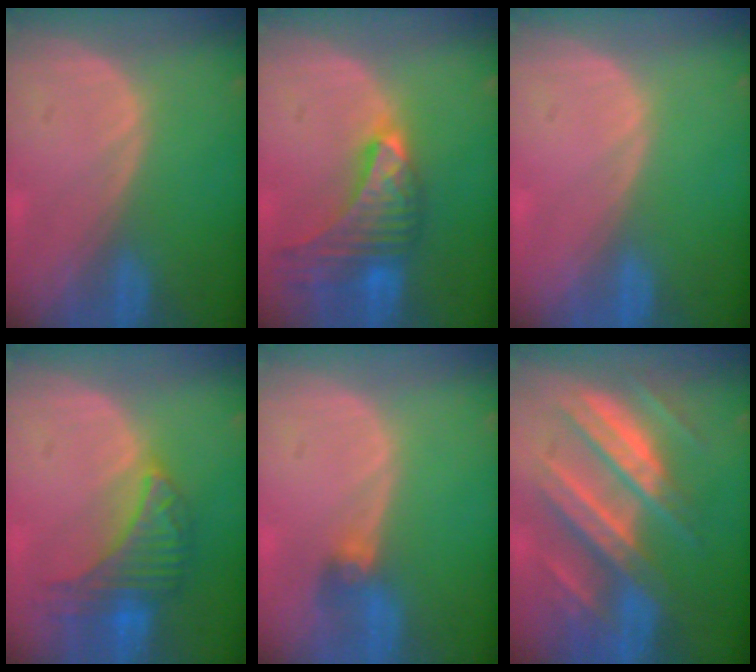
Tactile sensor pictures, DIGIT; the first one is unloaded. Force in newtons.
{"total": 9.8, "press": 8.7, "slide": 4.6}
{"total": 0.0}
{"total": 7.2, "press": 7.2, "slide": 0.1}
{"total": 2.6, "press": 2.6, "slide": 0.6}
{"total": 11.4, "press": 11.3, "slide": 1.0}